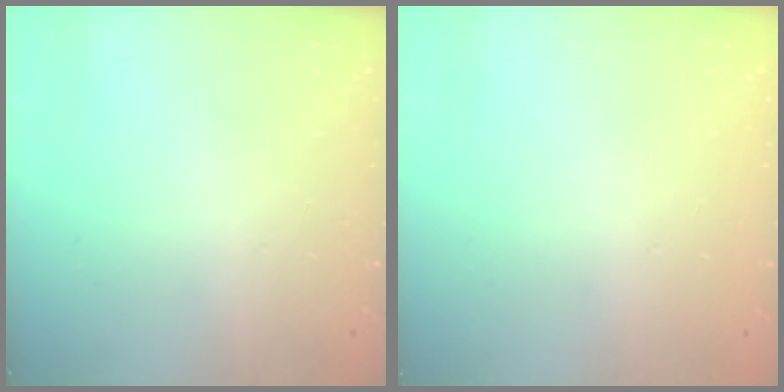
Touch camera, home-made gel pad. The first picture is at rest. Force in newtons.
{"total": 0.0}